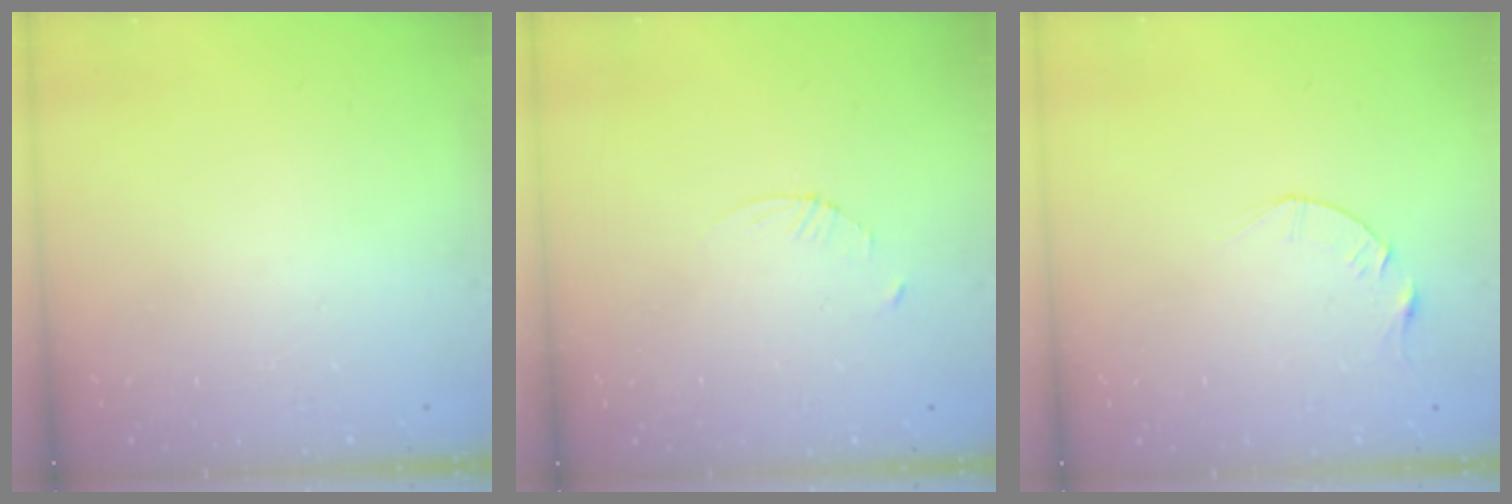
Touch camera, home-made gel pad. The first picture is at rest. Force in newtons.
{"total": 2.3, "press": 2.3, "slide": 0.3}
{"total": 3.9, "press": 3.9, "slide": 0.5}